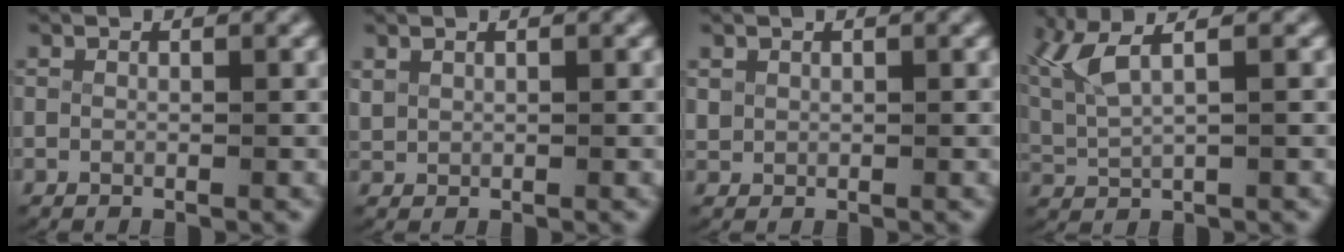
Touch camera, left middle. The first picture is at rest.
{"total": 1.0, "force": [0.6, 0.6, 0.4], "torque": [-0.017, -0.003, 0.021]}
{"total": 1.0, "force": [0.5, 0.8, 0.4], "torque": [-0.017, -0.005, 0.017]}
{"total": 5.0, "force": [1.7, 3.0, 3.7], "torque": [-0.096, 0.002, 0.034]}